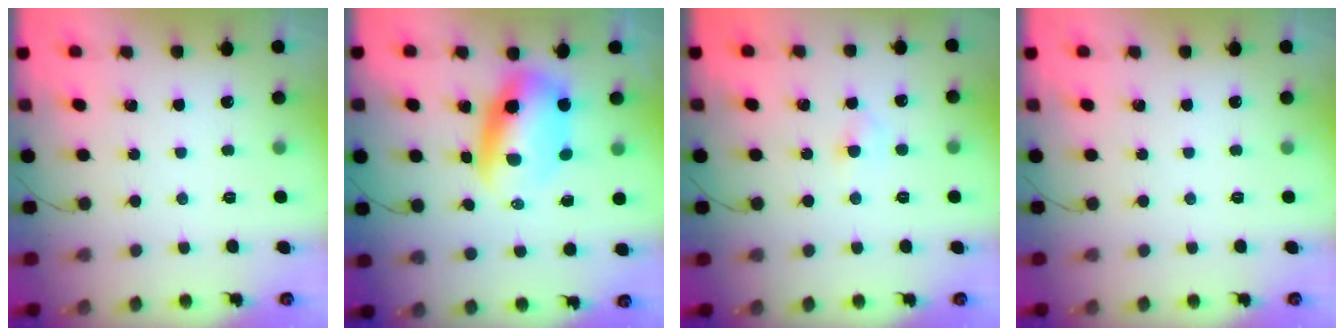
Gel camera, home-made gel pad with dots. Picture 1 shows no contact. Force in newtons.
{"total": 8.4, "press": 8.2, "slide": 1.8}
{"total": 2.9, "press": 2.7, "slide": 0.9}
{"total": 0.0}